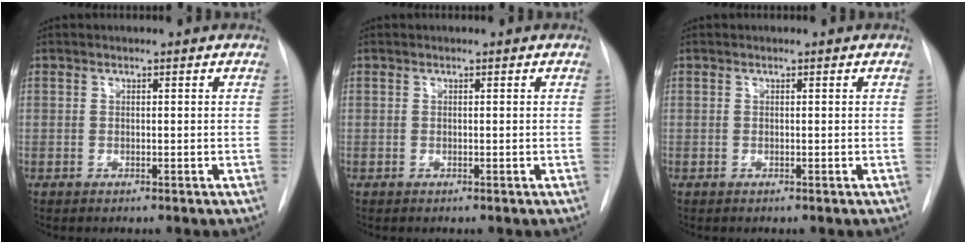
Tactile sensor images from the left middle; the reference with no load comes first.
{"total": 0.0}
{"total": 0.0}